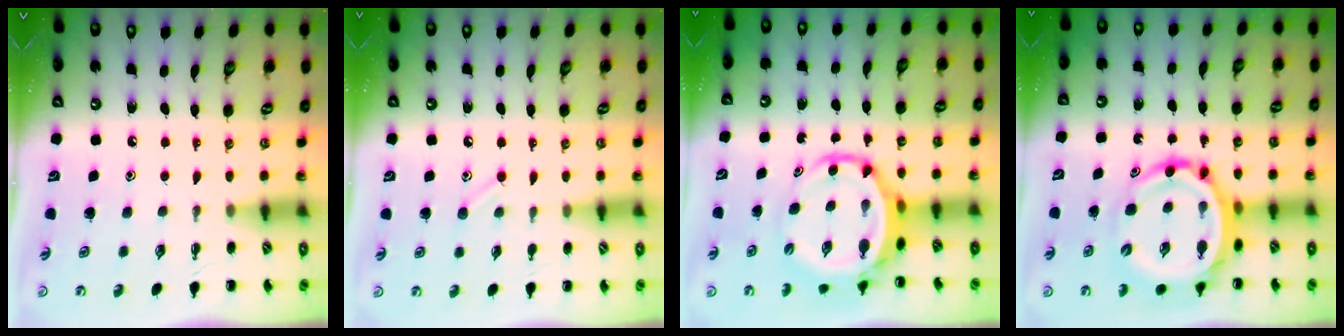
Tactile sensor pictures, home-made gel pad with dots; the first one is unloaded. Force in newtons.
{"total": 6.5, "press": 6.3, "slide": 1.7}
{"total": 7.1, "press": 6.7, "slide": 2.1}
{"total": 12.3, "press": 11.8, "slide": 3.4}